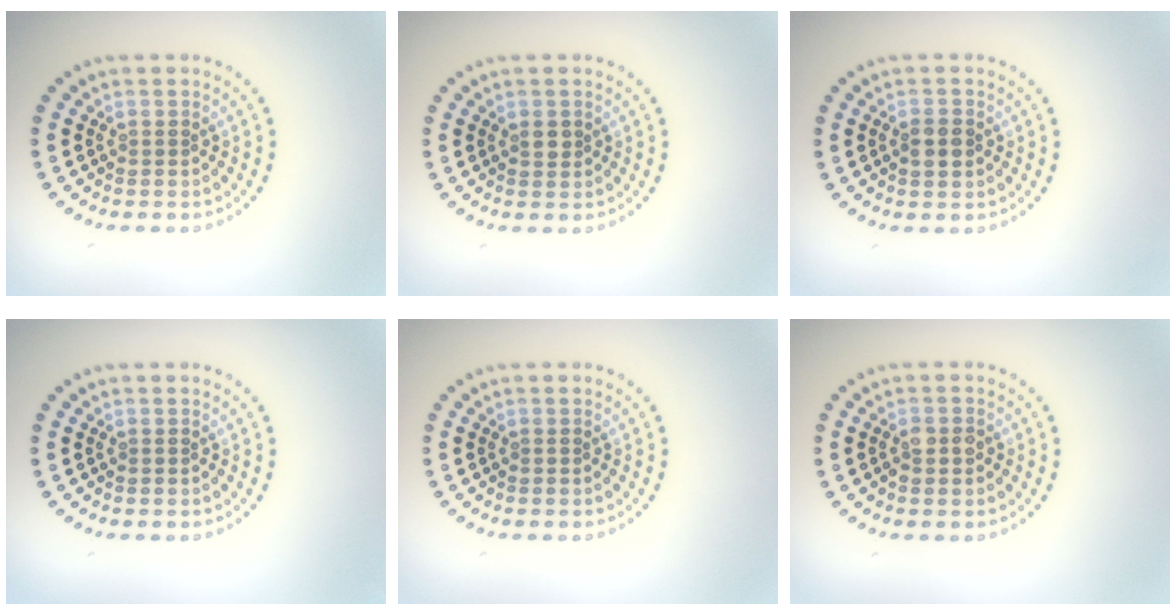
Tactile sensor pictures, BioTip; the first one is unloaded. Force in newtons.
{"total": 1.0, "press": 1.0, "slide": 0.4}
{"total": 1.8, "press": 1.7, "slide": 0.3}
{"total": 0.0}
{"total": 0.0}
{"total": 1.6, "press": 1.6, "slide": 0.3}